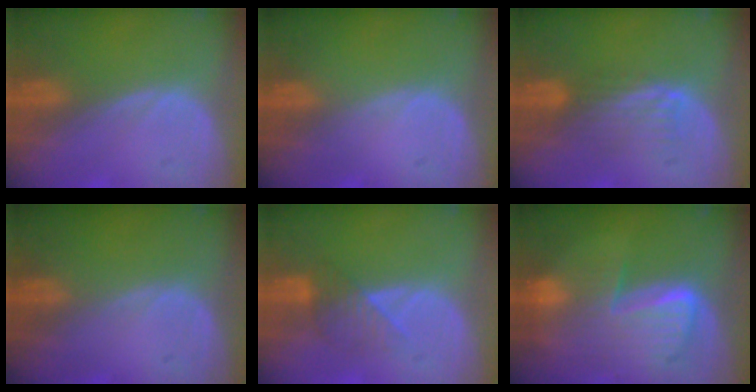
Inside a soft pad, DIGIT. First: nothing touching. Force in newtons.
{"total": 0.0}
{"total": 4.6, "press": 4.0, "slide": 2.3}
{"total": 0.0}
{"total": 4.1, "press": 3.8, "slide": 1.4}
{"total": 10.1, "press": 8.7, "slide": 5.1}